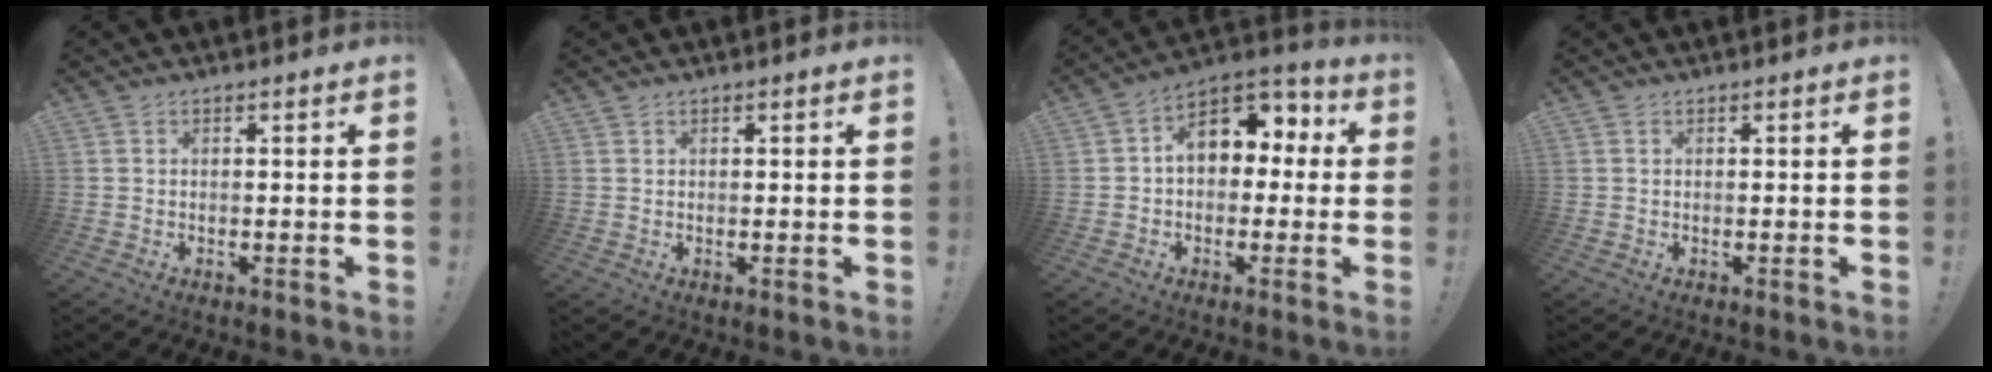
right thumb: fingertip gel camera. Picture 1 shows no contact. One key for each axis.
{"total": 0.0}
{"total": 10.9, "fx": 2.4, "fy": 8.2, "fz": 6.9, "tx": -0.094, "ty": 0.001, "tz": 0.049}
{"total": 0.0}